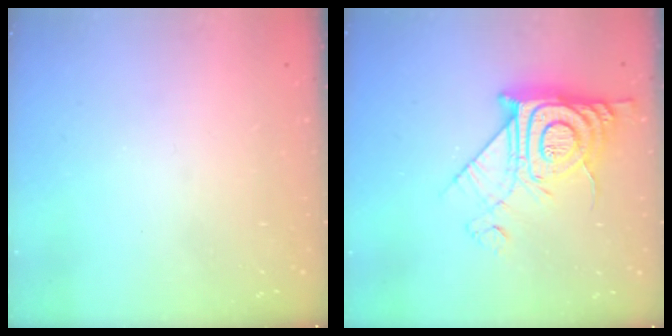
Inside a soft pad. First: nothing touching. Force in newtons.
{"total": 14.9, "press": 14.8, "slide": 1.3}